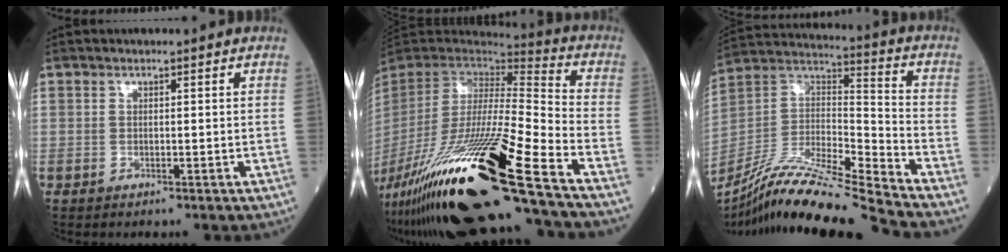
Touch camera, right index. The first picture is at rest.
{"total": 32.2, "force": [-19.8, 0.9, 25.3], "torque": [-0.477, -0.077, -0.361]}
{"total": 20.8, "force": [-18.3, -1.2, 9.9], "torque": [-0.210, -0.010, -0.334]}